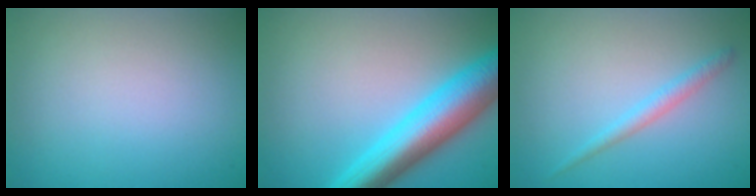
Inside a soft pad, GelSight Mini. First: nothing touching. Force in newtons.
{"total": 8.3, "press": 8.3, "slide": 0.2}
{"total": 1.6, "press": 1.6, "slide": 0.2}